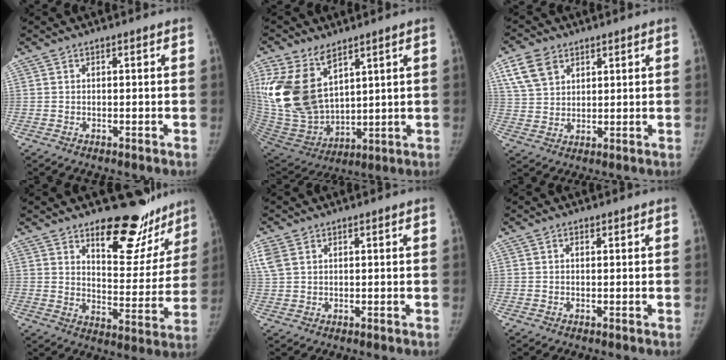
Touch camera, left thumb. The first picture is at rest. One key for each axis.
{"total": 19.7, "fx": 8.7, "fy": 11.6, "fz": 13.4, "tx": -0.264, "ty": -0.045, "tz": 0.188}
{"total": 7.9, "fx": 4.2, "fy": 5.3, "fz": 4.1, "tx": -0.068, "ty": -0.009, "tz": 0.086}
{"total": 17.4, "fx": 13.5, "fy": 7.7, "fz": 7.7, "tx": -0.036, "ty": -0.113, "tz": 0.182}
{"total": 4.7, "fx": 2.1, "fy": 2.9, "fz": 3.0, "tx": -0.092, "ty": 0.012, "tz": 0.051}
{"total": 0.0}